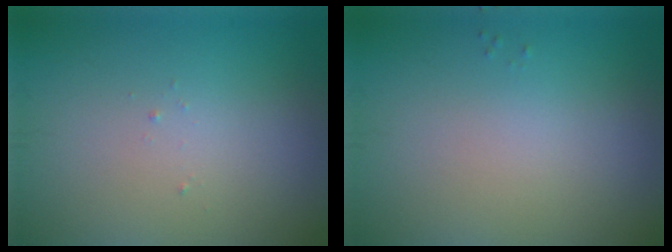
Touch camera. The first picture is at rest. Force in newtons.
{"total": 0.0}